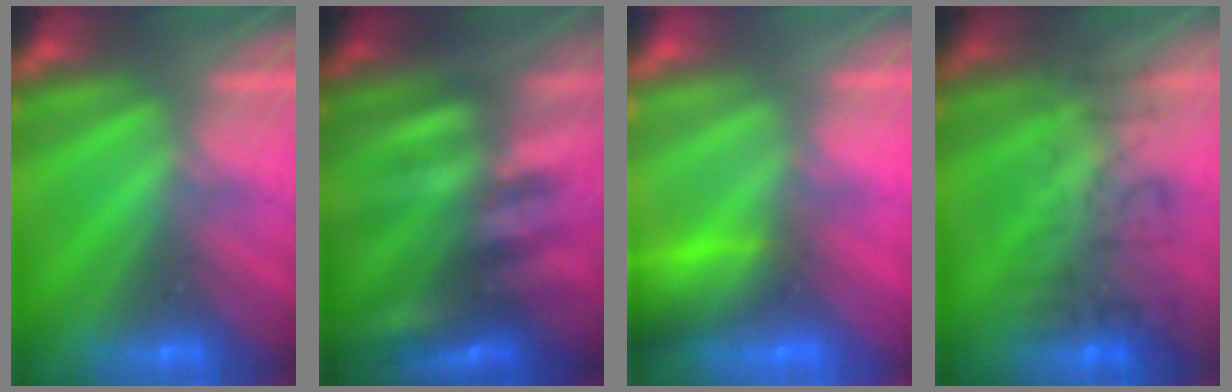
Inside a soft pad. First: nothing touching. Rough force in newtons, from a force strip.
{"total": 2.4}
{"total": 7.8}
{"total": 4.9}